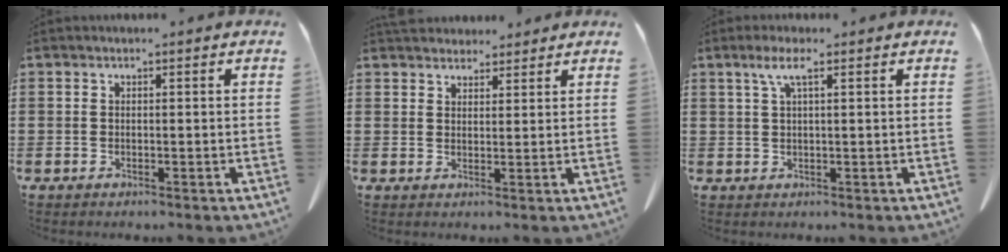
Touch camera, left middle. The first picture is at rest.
{"total": 3.5, "force": [3.3, 1.0, 0.1], "torque": [-0.003, -0.008, 0.063]}
{"total": 3.2, "force": [1.5, 0.5, 2.8], "torque": [-0.060, 0.005, 0.025]}